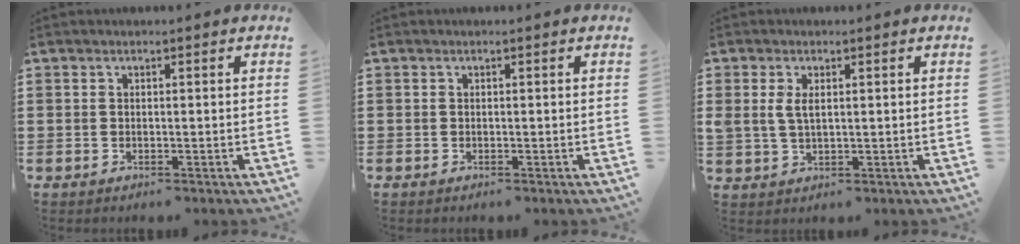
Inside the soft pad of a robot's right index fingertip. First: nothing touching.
{"total": 0.0}
{"total": 2.9, "force": [0.9, 1.3, 2.5], "torque": [-0.059, 0.004, 0.012]}